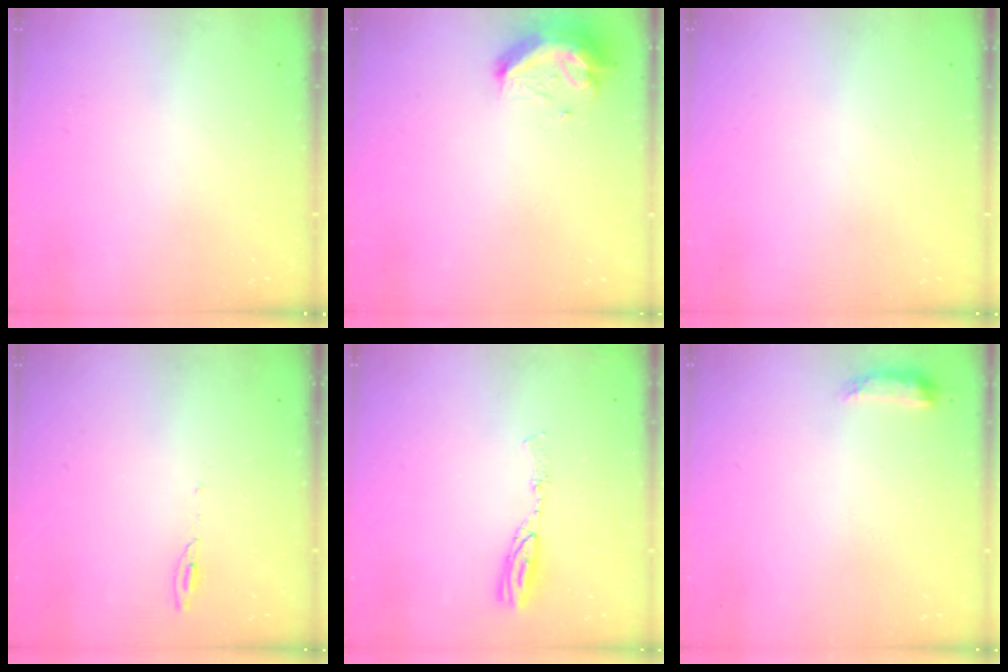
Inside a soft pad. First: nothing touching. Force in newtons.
{"total": 10.1, "press": 10.1, "slide": 0.9}
{"total": 1.0, "press": 0.0, "slide": 1.0}
{"total": 4.1, "press": 4.0, "slide": 0.7}
{"total": 5.0, "press": 5.0, "slide": 0.2}
{"total": 6.6, "press": 6.6, "slide": 0.6}